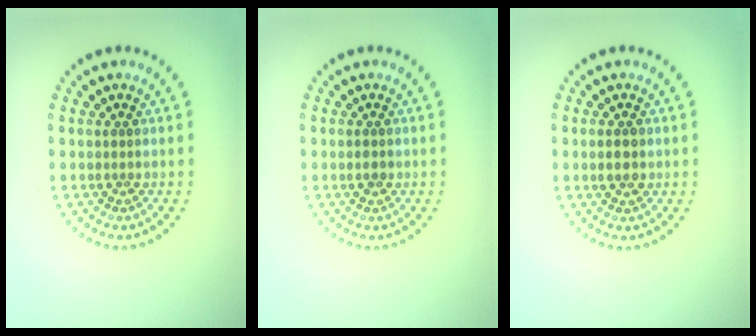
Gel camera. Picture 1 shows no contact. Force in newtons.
{"total": 1.1, "press": 1.1, "slide": 0.1}
{"total": 1.6, "press": 1.6, "slide": 0.1}